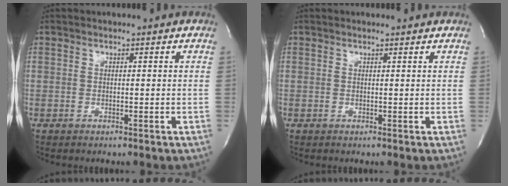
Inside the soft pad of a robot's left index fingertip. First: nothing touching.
{"total": 1.3, "force": [1.3, -0.1, 0.1], "torque": [-0.009, 0.003, 0.018]}